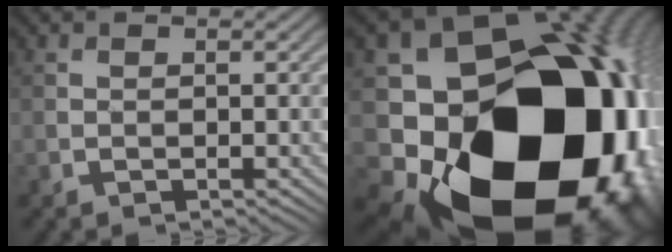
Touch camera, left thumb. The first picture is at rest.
{"total": 22.8, "force": [-5.9, 17.7, 13.1], "torque": [-0.247, -0.101, -0.061]}